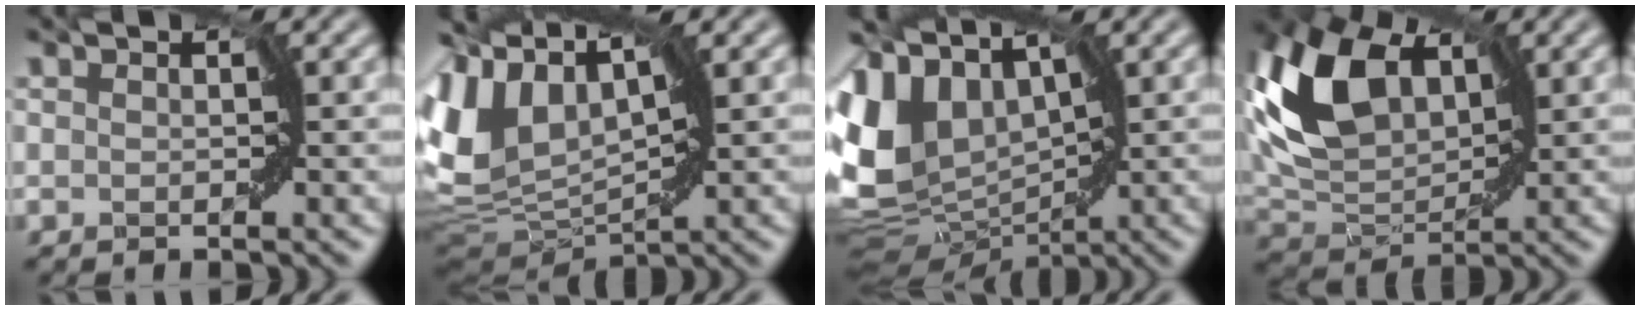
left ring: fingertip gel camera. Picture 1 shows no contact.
{"total": 7.0, "force": [3.5, 4.0, 4.5], "torque": [-0.125, 0.008, 0.080]}
{"total": 8.4, "force": [2.2, 6.0, 5.5], "torque": [-0.159, 0.001, 0.053]}
{"total": 9.6, "force": [2.7, 5.9, 7.0], "torque": [-0.175, 0.016, 0.053]}